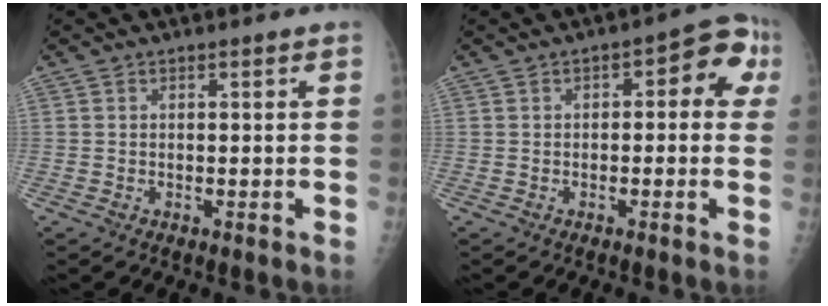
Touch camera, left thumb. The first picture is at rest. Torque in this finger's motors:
{"motor_torque": [-0.26, 0.51, 0.07, 0.02, 0.02]}